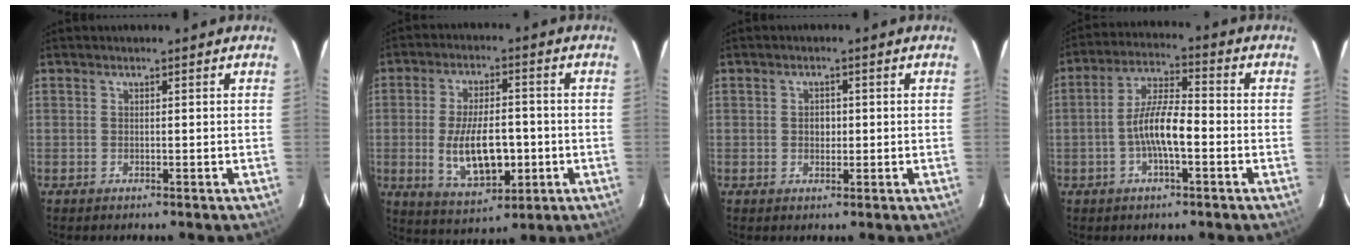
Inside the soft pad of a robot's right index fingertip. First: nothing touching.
{"total": 12.6, "force": [-2.3, 5.7, 11.0], "torque": [-0.207, -0.008, -0.026]}
{"total": 1.9, "force": [-0.1, 1.7, 0.8], "torque": [-0.013, 0.006, -0.003]}
{"total": 8.3, "force": [-2.4, 2.1, 7.6], "torque": [-0.154, 0.011, -0.046]}